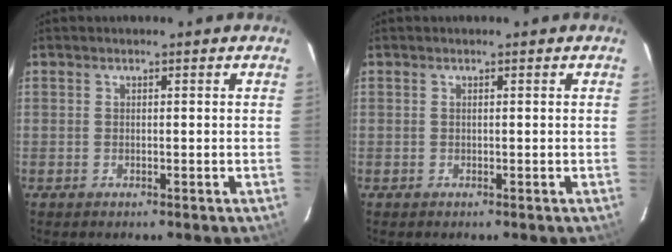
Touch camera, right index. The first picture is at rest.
{"total": 0.0}